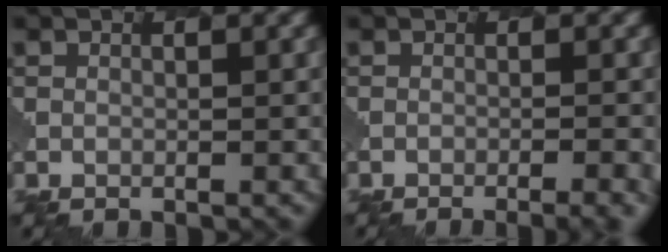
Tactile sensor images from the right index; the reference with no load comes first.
{"total": 3.8, "force": [-2.1, 1.3, 2.9], "torque": [-0.024, 0.011, -0.022]}